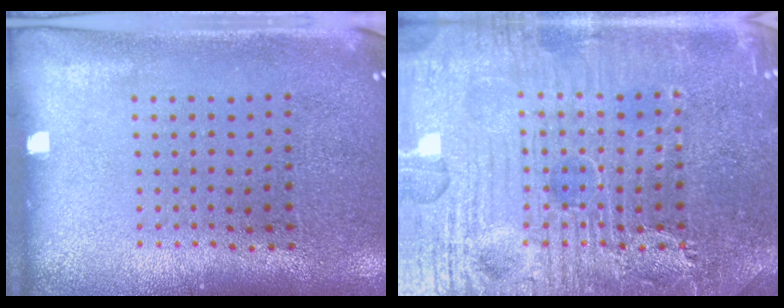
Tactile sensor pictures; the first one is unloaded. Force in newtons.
{"total": 7.7, "press": 7.6, "slide": 0.8}